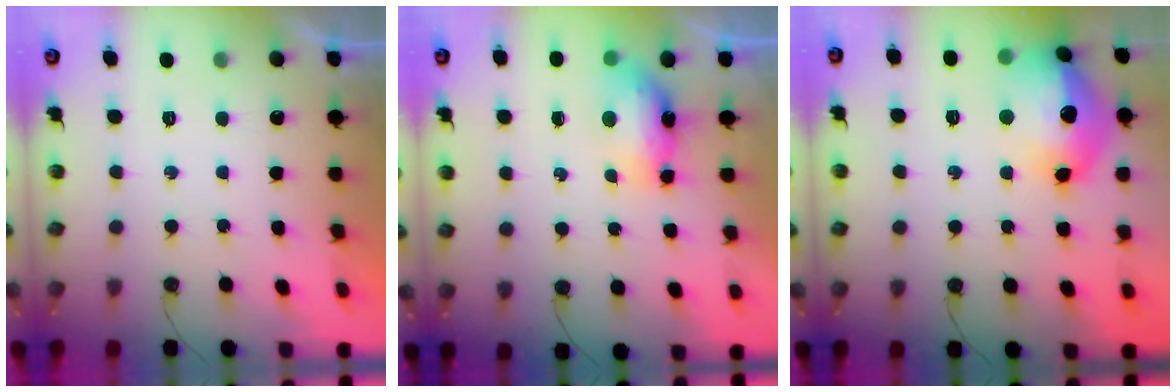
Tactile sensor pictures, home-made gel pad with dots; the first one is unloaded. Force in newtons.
{"total": 15.8, "press": 9.7, "slide": 12.5}
{"total": 20.7, "press": 20.6, "slide": 1.4}